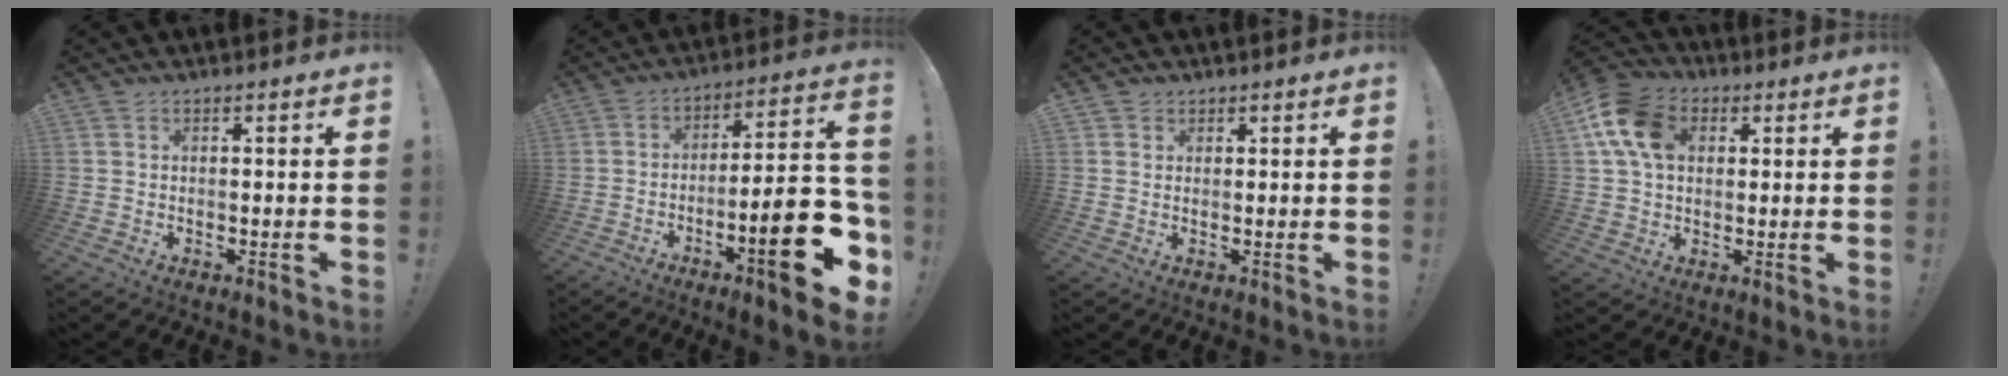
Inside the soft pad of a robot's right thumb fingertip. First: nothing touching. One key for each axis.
{"total": 19.2, "fx": -7.8, "fy": 4.3, "fz": 17.0, "tx": -0.232, "ty": 0.039, "tz": -0.115}
{"total": 2.0, "fx": 1.2, "fy": 1.6, "fz": 0.2, "tx": -0.003, "ty": -0.003, "tz": 0.023}
{"total": 13.4, "fx": 3.8, "fy": 10.0, "fz": 8.0, "tx": -0.143, "ty": 0.001, "tz": 0.075}